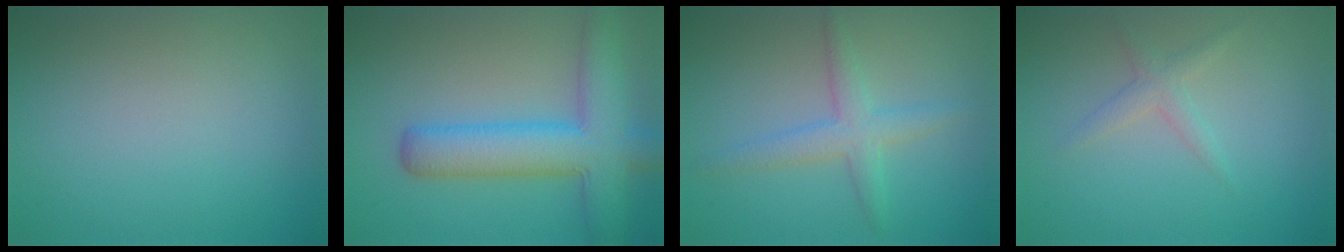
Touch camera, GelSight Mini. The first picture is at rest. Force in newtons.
{"total": 7.5, "press": 7.5, "slide": 0.3}
{"total": 2.9, "press": 2.9, "slide": 0.0}
{"total": 1.6, "press": 1.6, "slide": 0.0}